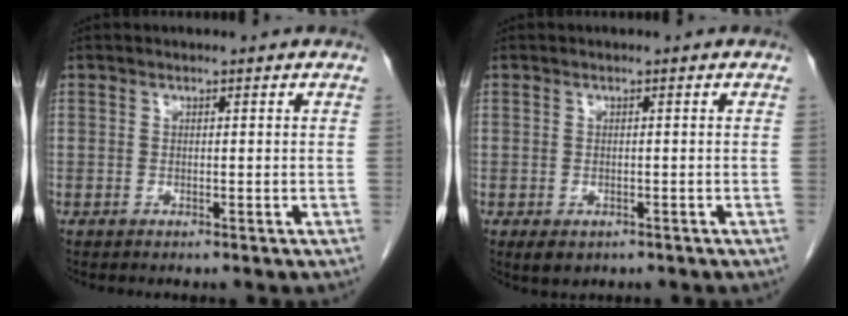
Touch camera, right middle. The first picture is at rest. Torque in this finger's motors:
{"motor_torque": [0.32, -0.13, 0.04, 0.02]}